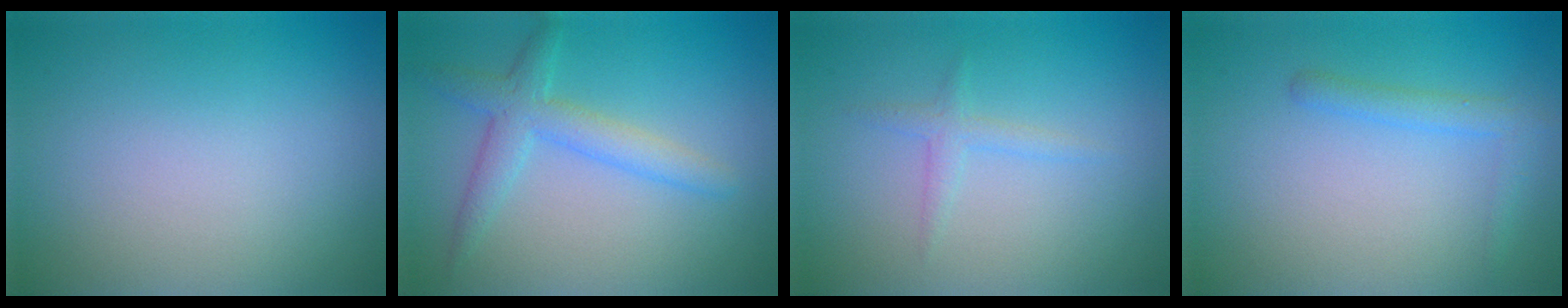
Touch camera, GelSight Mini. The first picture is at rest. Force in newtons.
{"total": 3.4, "press": 3.4, "slide": 0.2}
{"total": 0.7, "press": 0.6, "slide": 0.1}
{"total": 1.7, "press": 1.7, "slide": 0.1}